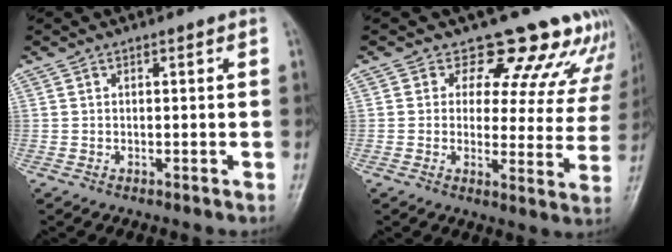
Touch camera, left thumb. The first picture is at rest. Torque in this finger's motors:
{"motor_torque": [0.21, 0.27, -0.26, -0.06, 0.02]}